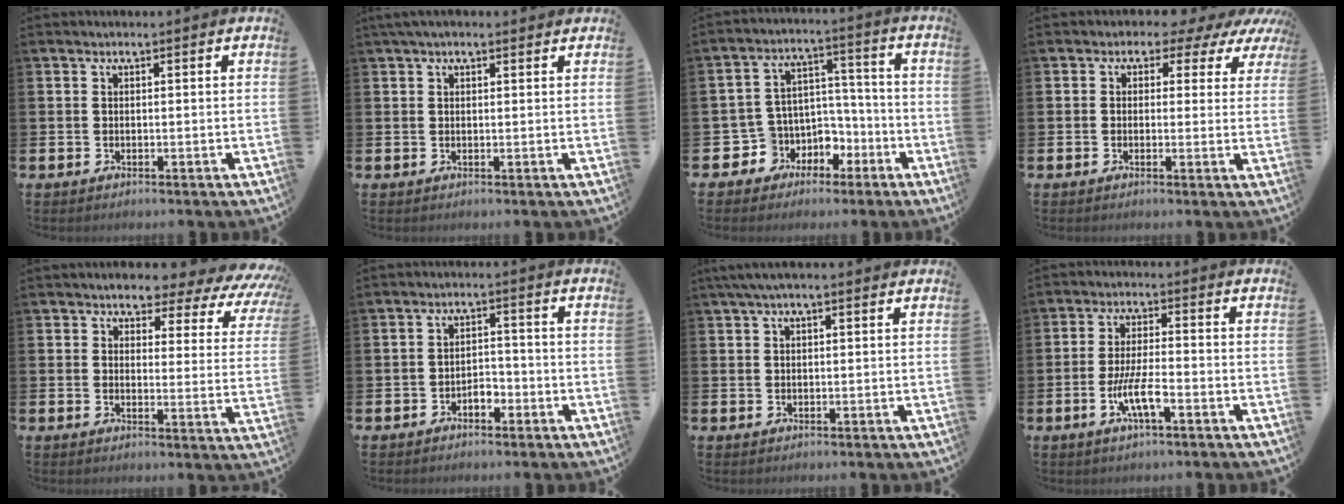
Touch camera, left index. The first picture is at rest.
{"total": 1.7, "force": [1.2, 0.5, 1.0], "torque": [-0.015, 0.006, 0.021]}
{"total": 6.7, "force": [-2.9, 5.9, 1.4], "torque": [-0.070, -0.005, -0.053]}
{"total": 2.5, "force": [1.2, 2.0, 0.8], "torque": [-0.021, -0.007, 0.009]}
{"total": 4.9, "force": [4.4, 1.7, 1.5], "torque": [-0.035, -0.043, 0.066]}
{"total": 2.5, "force": [-1.7, 1.5, 1.1], "torque": [-0.023, 0.006, -0.036]}
{"total": 2.4, "force": [1.7, 0.5, 1.6], "torque": [-0.028, 0.005, 0.029]}
{"total": 5.6, "force": [-2.1, 1.3, 5.0], "torque": [-0.109, -0.003, -0.039]}